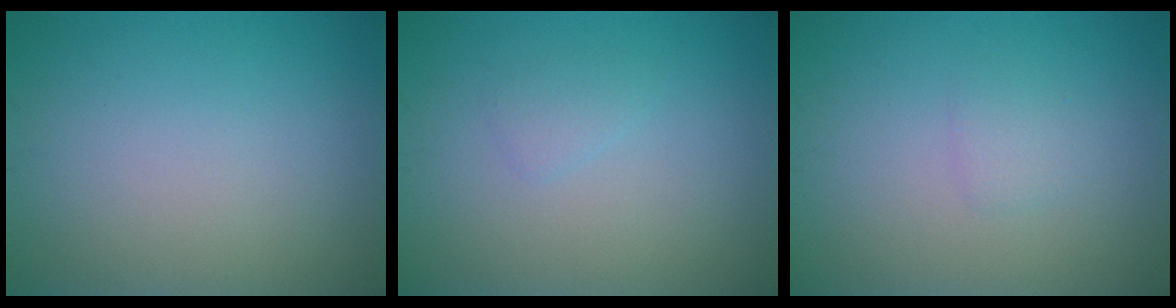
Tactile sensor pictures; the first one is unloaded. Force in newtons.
{"total": 0.9, "press": 0.9, "slide": 0.1}
{"total": 1.0, "press": 1.0, "slide": 0.1}